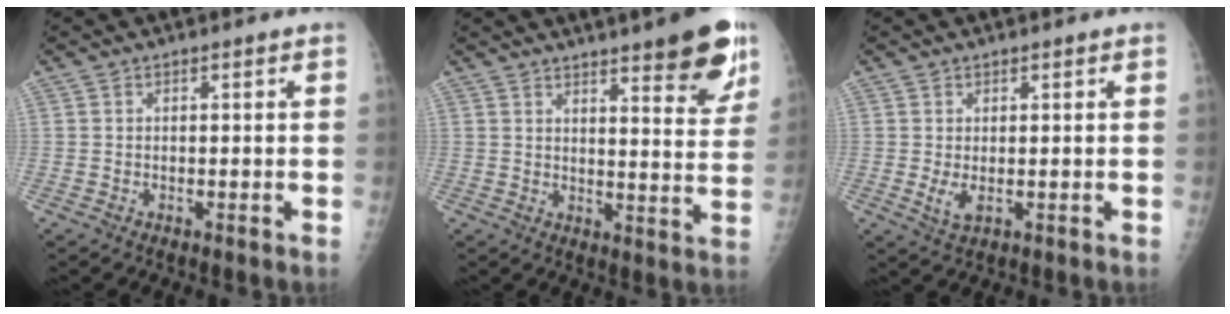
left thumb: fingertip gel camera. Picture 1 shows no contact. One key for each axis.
{"total": 14.6, "fx": 9.5, "fy": 3.4, "fz": 10.6, "tx": -0.106, "ty": -0.049, "tz": 0.124}
{"total": 2.5, "fx": 0.1, "fy": 1.2, "fz": 2.2, "tx": -0.039, "ty": -0.008, "tz": 0.008}